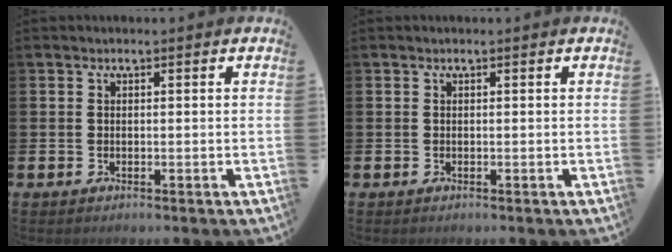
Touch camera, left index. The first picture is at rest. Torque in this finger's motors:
{"motor_torque": [0.00, 0.00, 0.00, 0.00]}